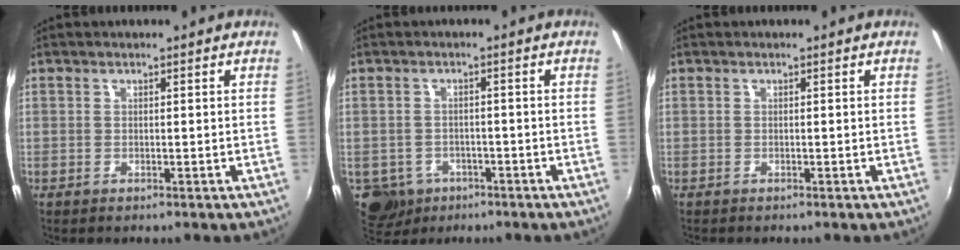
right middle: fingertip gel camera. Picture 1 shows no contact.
{"total": 8.4, "force": [-4.0, 6.9, 2.8], "torque": [-0.085, -0.011, -0.051]}
{"total": 0.0}